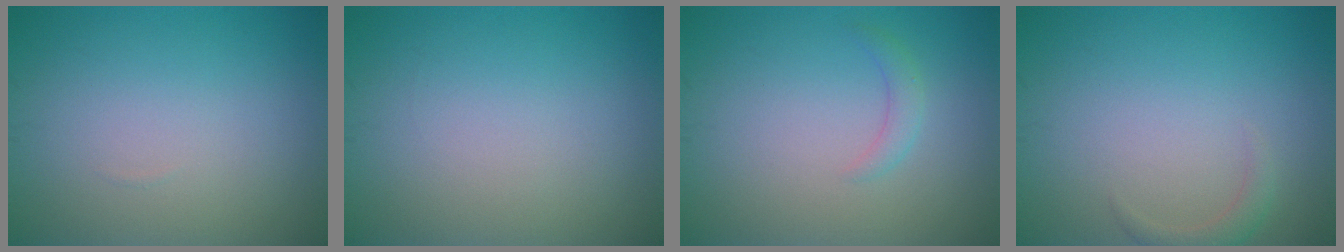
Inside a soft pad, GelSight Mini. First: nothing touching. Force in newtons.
{"total": 0.0}
{"total": 1.3, "press": 1.3, "slide": 0.0}
{"total": 1.3, "press": 1.3, "slide": 0.1}